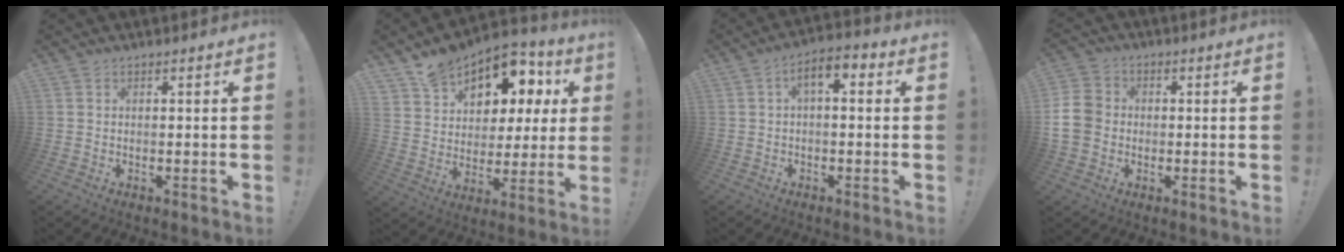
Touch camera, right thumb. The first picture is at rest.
{"total": 14.1, "force": [10.3, 8.8, 4.0], "torque": [-0.055, -0.079, 0.202]}
{"total": 5.6, "force": [0.7, 2.6, 4.9], "torque": [-0.077, -0.001, 0.013]}
{"total": 10.0, "force": [-0.7, 8.5, 5.2], "torque": [-0.114, 0.017, -0.009]}